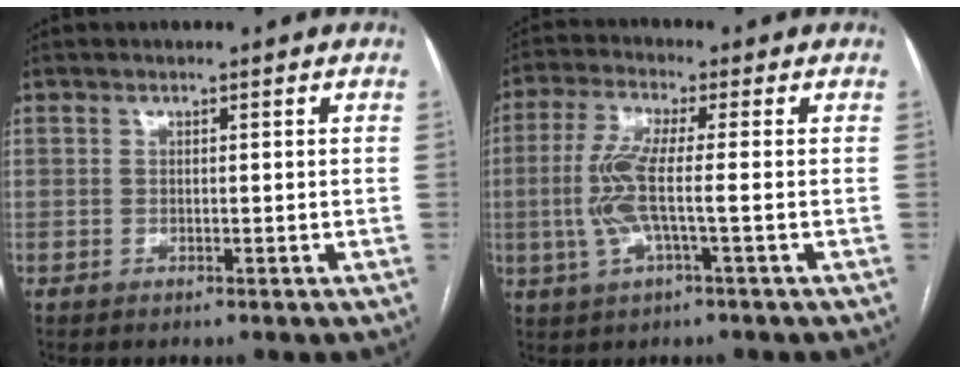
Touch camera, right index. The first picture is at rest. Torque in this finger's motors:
{"motor_torque": [1.22, -0.40, 0.71, 0.21]}